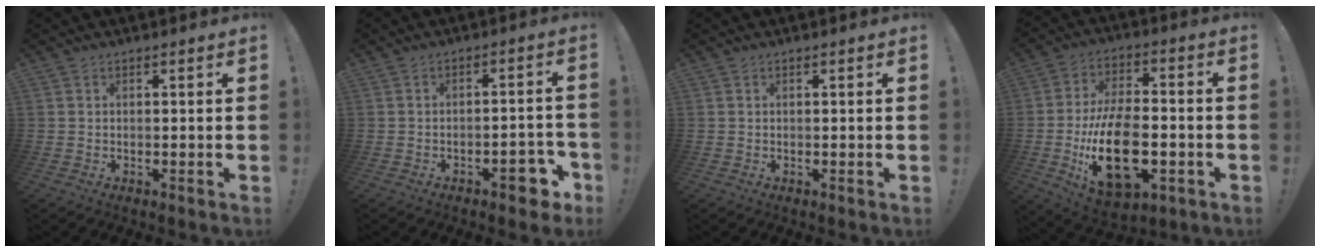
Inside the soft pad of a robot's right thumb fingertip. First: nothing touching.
{"total": 7.6, "force": [-4.4, 2.9, 5.5], "torque": [-0.059, 0.025, -0.071]}
{"total": 0.0}
{"total": 22.6, "force": [-6.1, 12.6, 17.8], "torque": [-0.318, 0.024, -0.090]}